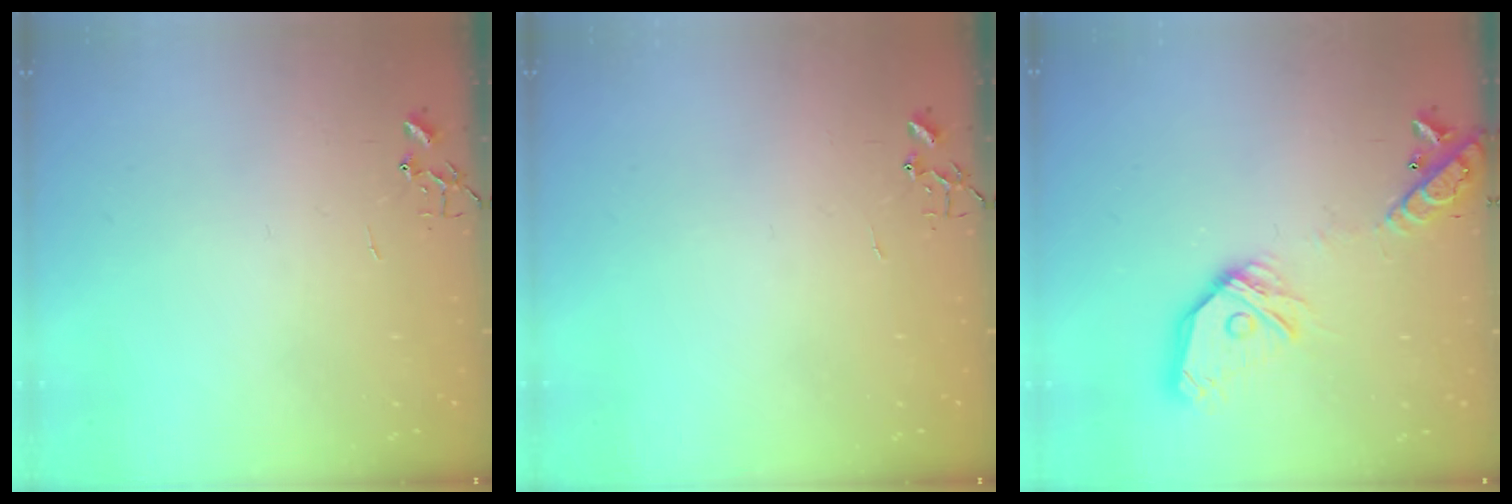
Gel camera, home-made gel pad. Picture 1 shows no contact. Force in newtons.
{"total": 0.0}
{"total": 17.7, "press": 17.5, "slide": 2.5}